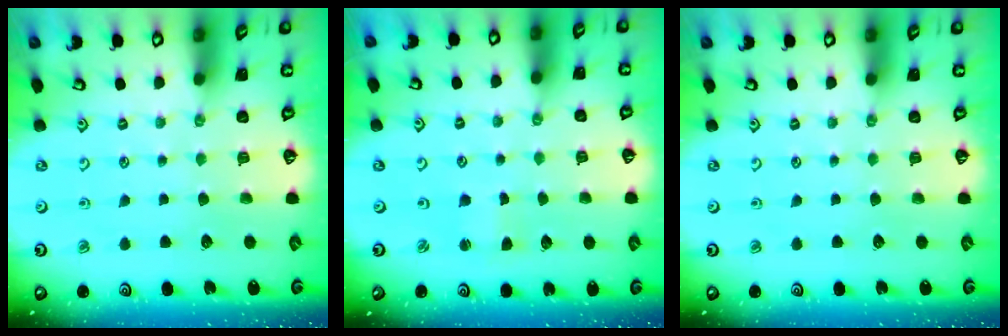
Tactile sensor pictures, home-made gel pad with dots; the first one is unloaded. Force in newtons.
{"total": 1.9, "press": 1.9, "slide": 0.4}
{"total": 0.0}